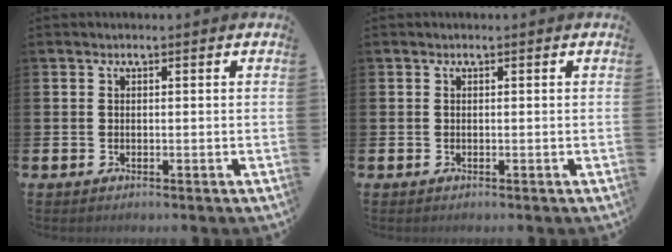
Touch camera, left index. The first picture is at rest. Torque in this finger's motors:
{"motor_torque": [-0.02, 0.01, 0.02, -0.01]}